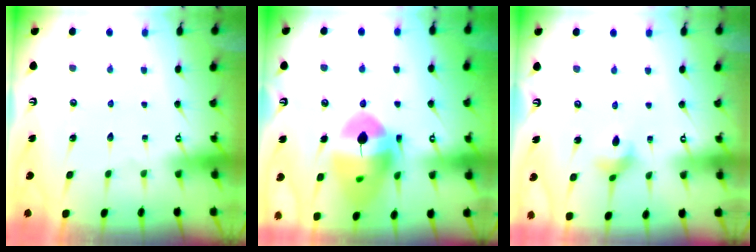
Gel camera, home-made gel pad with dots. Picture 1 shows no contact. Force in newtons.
{"total": 18.1, "press": 17.9, "slide": 2.2}
{"total": 3.7, "press": 3.6, "slide": 0.7}